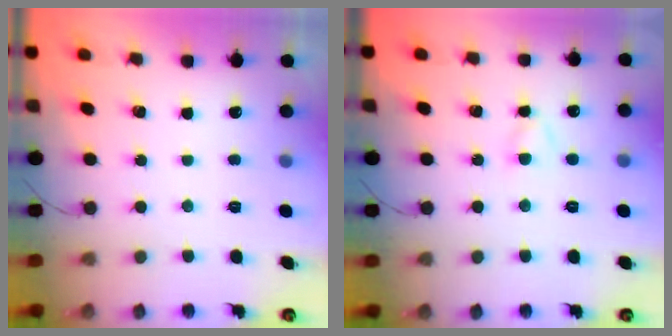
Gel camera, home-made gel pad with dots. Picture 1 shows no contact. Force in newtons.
{"total": 2.4, "press": 2.2, "slide": 1.0}